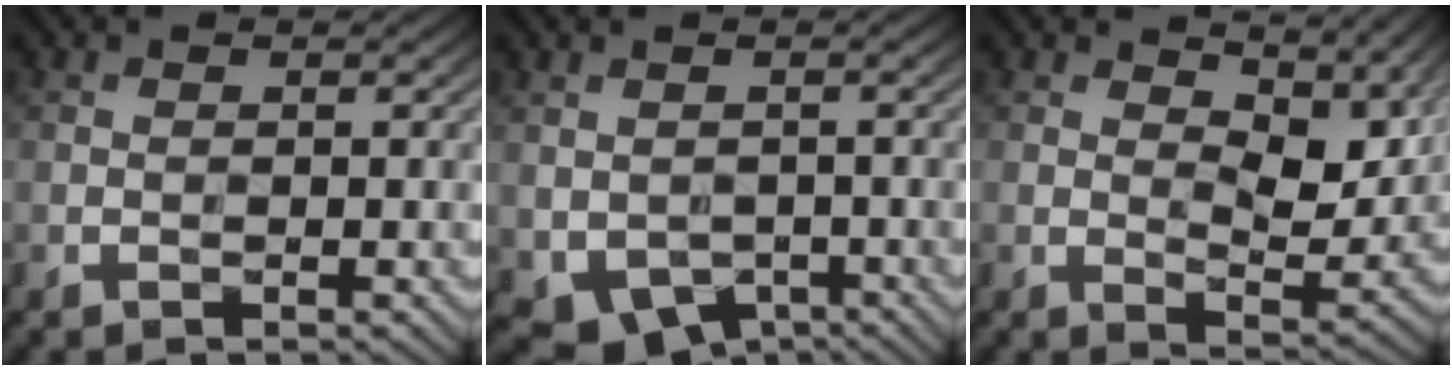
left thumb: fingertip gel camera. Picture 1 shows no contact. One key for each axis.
{"total": 5.5, "fx": -1.8, "fy": 4.0, "fz": 3.2, "tx": -0.070, "ty": -0.026, "tz": -0.014}
{"total": 10.1, "fx": 5.2, "fy": 4.5, "fz": 7.4, "tx": -0.125, "ty": -0.004, "tz": 0.081}